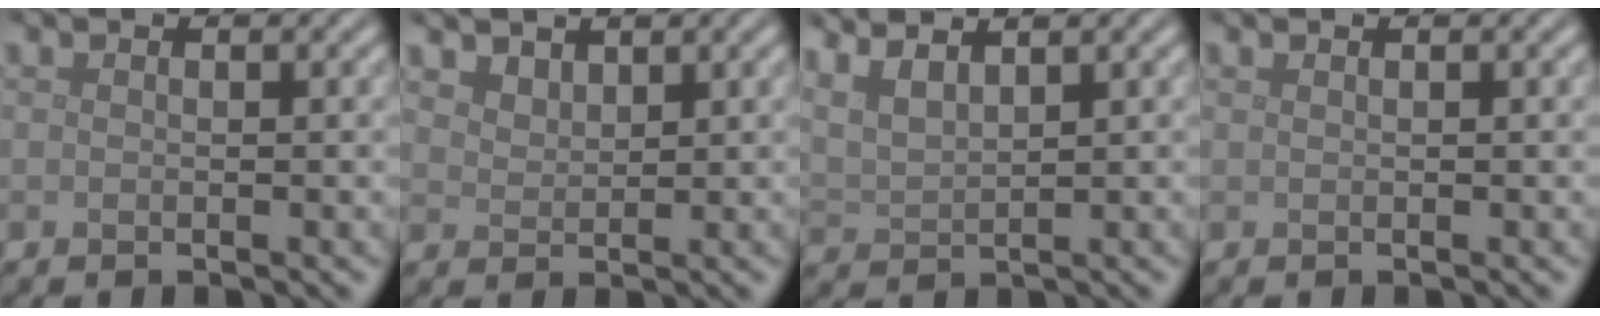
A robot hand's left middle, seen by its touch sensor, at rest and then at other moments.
{"total": 2.2, "force": [1.8, 1.0, 0.6], "torque": [-0.018, -0.010, 0.049]}
{"total": 4.3, "force": [3.3, 1.4, 2.3], "torque": [-0.046, 0.014, 0.055]}
{"total": 0.0}